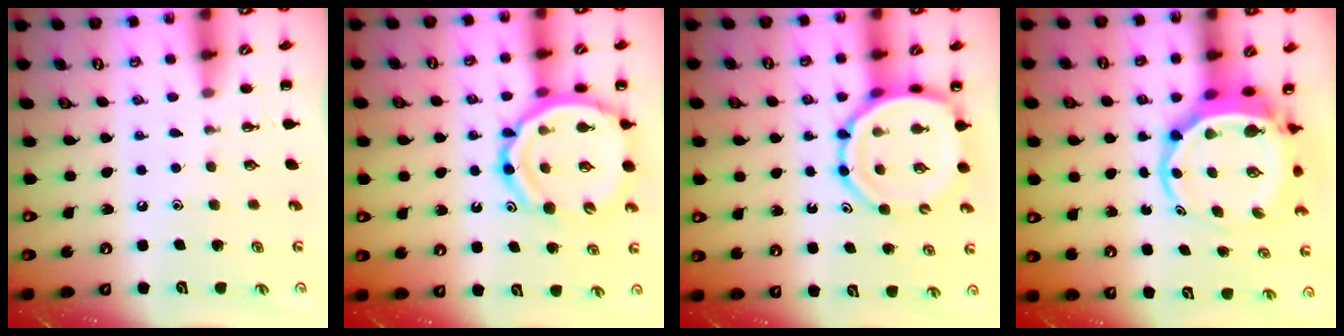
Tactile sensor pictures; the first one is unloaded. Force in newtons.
{"total": 16.9, "press": 16.5, "slide": 3.7}
{"total": 12.0, "press": 11.5, "slide": 3.3}
{"total": 7.1, "press": 6.9, "slide": 1.6}